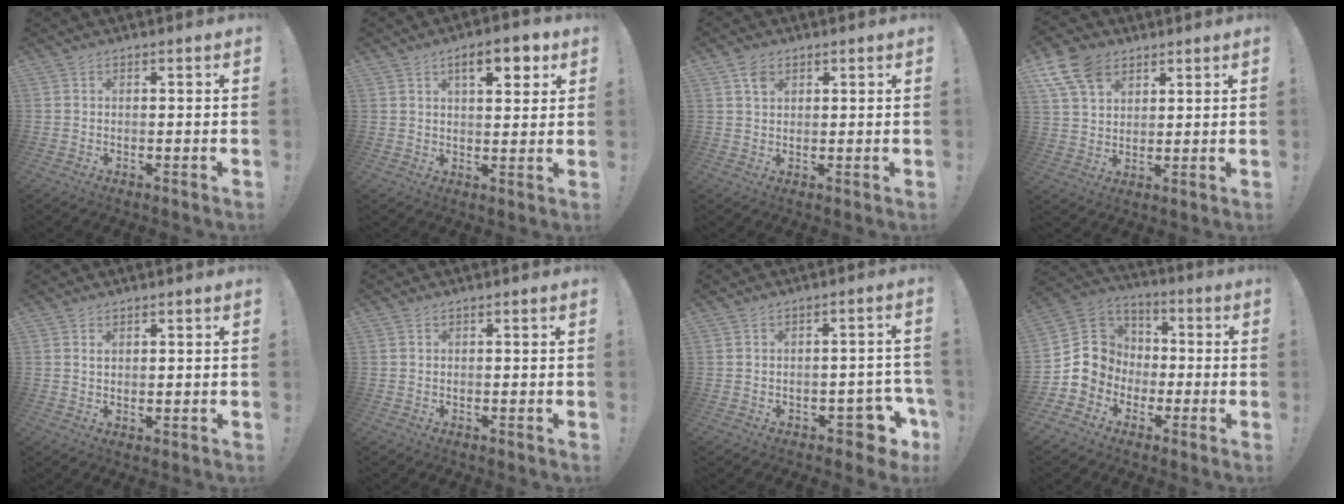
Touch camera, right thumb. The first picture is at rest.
{"total": 8.6, "force": [4.2, 3.4, 6.6], "torque": [-0.079, -0.012, 0.065]}
{"total": 3.3, "force": [1.8, 2.1, 1.8], "torque": [-0.024, -0.004, 0.031]}
{"total": 11.3, "force": [6.5, 7.5, 5.5], "torque": [-0.102, -0.027, 0.126]}
{"total": 1.3, "force": [0.9, 0.7, 0.6], "torque": [-0.005, -0.003, 0.015]}
{"total": 0.0}
{"total": 8.1, "force": [-4.2, 4.5, 5.3], "torque": [-0.051, 0.029, -0.063]}
{"total": 10.6, "force": [-2.8, 10.1, 1.9], "torque": [-0.021, 0.024, -0.039]}